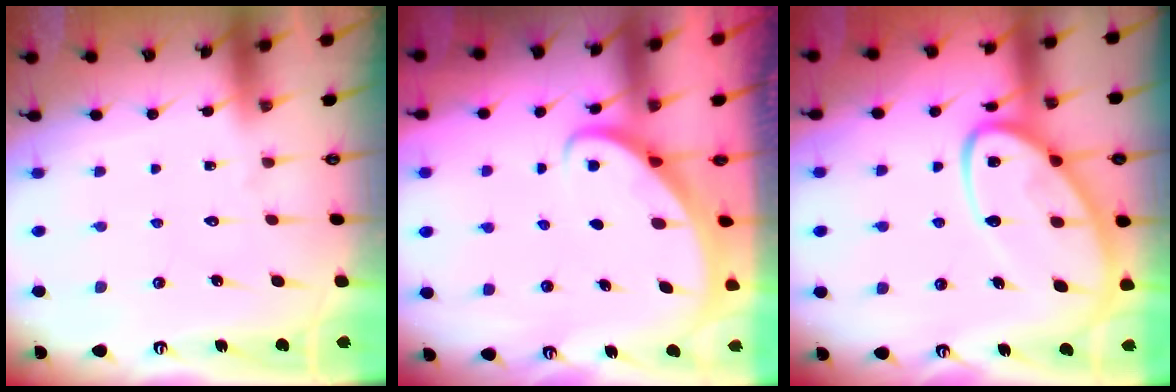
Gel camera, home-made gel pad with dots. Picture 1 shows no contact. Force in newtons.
{"total": 2.8, "press": 2.8, "slide": 0.3}
{"total": 15.5, "press": 15.4, "slide": 1.5}